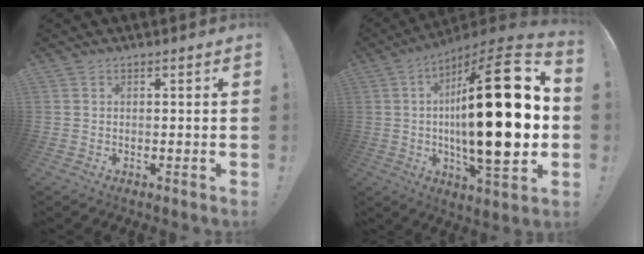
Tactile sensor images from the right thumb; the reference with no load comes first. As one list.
[{"total": 30.9, "force": [0.6, 8.0, 29.8], "torque": [-0.498, -0.010, -0.003]}]